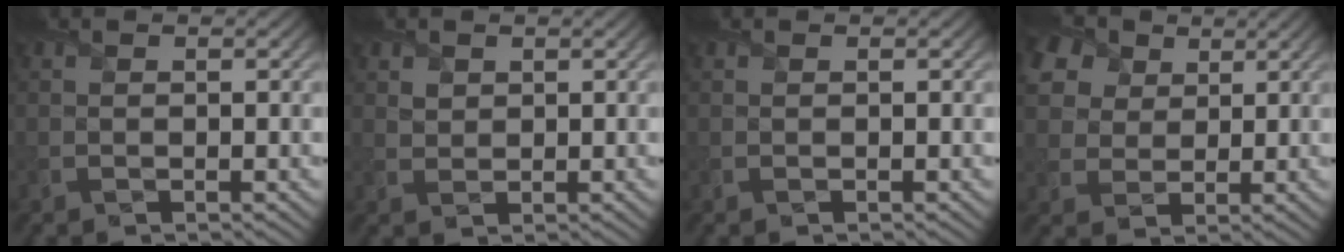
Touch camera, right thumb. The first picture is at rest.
{"total": 1.5, "force": [1.0, 1.1, 0.4], "torque": [-0.014, -0.002, 0.022]}
{"total": 0.0}
{"total": 9.4, "force": [4.8, 6.6, 4.7], "torque": [-0.139, 0.028, 0.081]}